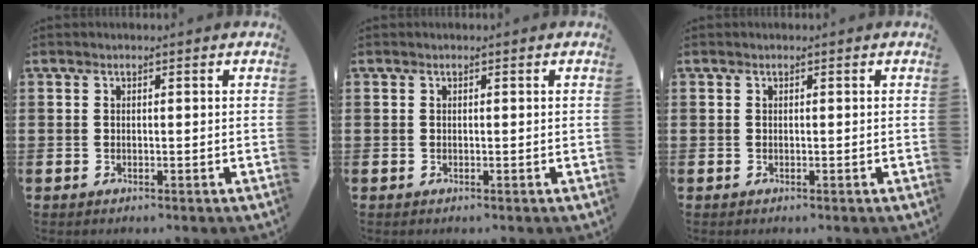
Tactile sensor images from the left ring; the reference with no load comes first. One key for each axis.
{"total": 0.0}
{"total": 0.0}